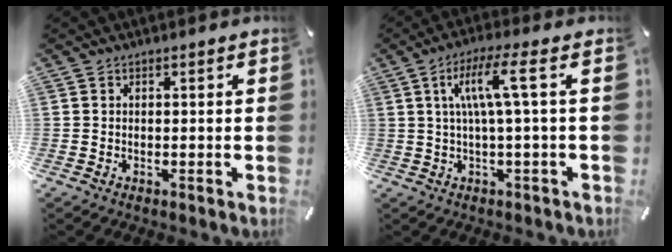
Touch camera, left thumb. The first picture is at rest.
{"total": 9.8, "force": [2.1, 1.0, 9.5], "torque": [-0.183, 0.006, 0.032]}